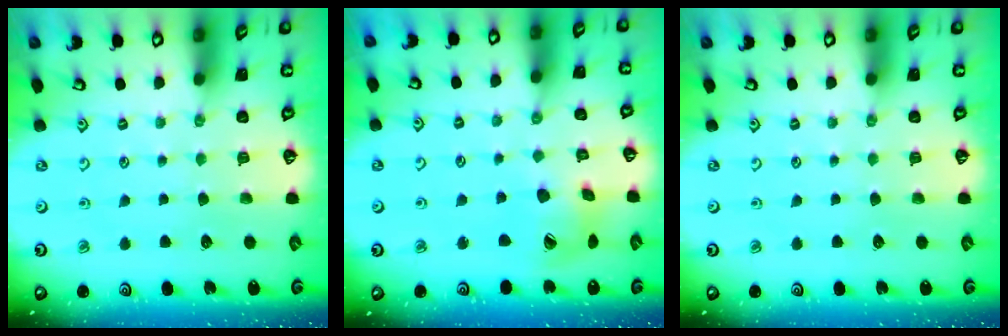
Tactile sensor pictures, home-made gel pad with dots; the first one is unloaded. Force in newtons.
{"total": 11.9, "press": 11.8, "slide": 1.4}
{"total": 0.0}